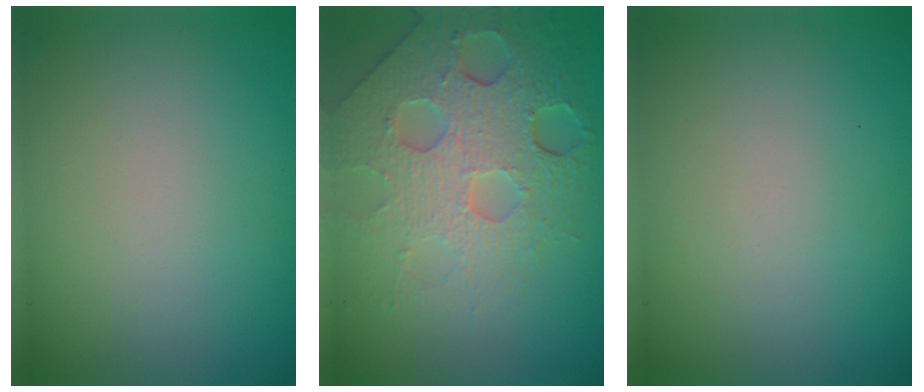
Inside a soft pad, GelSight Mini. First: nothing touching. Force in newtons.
{"total": 7.9, "press": 5.3, "slide": 5.9}
{"total": 0.0}